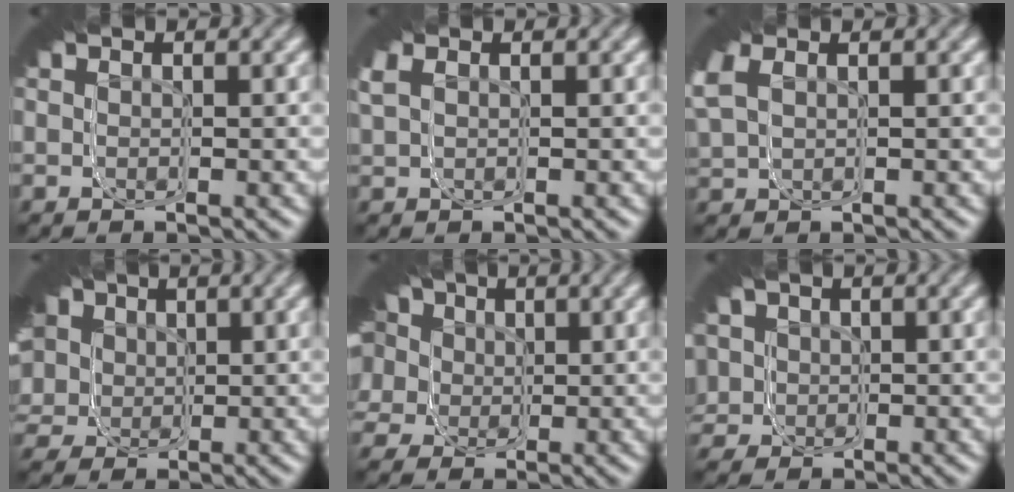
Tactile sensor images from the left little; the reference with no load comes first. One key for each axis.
{"total": 2.3, "fx": 0.7, "fy": 1.7, "fz": 1.3, "tx": -0.030, "ty": 0.007, "tz": 0.007}
{"total": 4.1, "fx": 1.0, "fy": 3.3, "fz": 2.3, "tx": -0.062, "ty": 0.007, "tz": 0.009}
{"total": 11.8, "fx": 0.6, "fy": 9.1, "fz": 7.4, "tx": -0.115, "ty": -0.004, "tz": -0.007}
{"total": 11.4, "fx": 0.5, "fy": 8.0, "fz": 8.1, "tx": -0.118, "ty": 0.008, "tz": -0.007}
{"total": 8.6, "fx": -0.3, "fy": 7.7, "fz": 3.9, "tx": -0.084, "ty": -0.022, "tz": -0.012}